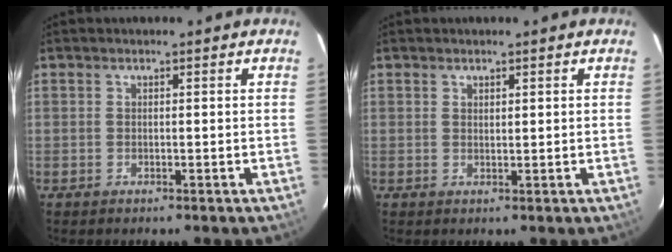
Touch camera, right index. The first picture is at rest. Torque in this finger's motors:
{"motor_torque": [-0.03, 0.14, -0.03, 0.00]}